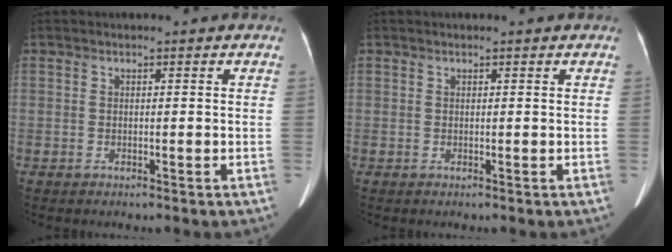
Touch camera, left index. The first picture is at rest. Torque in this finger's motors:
{"motor_torque": [-0.71, 0.60, -0.27, -0.05]}